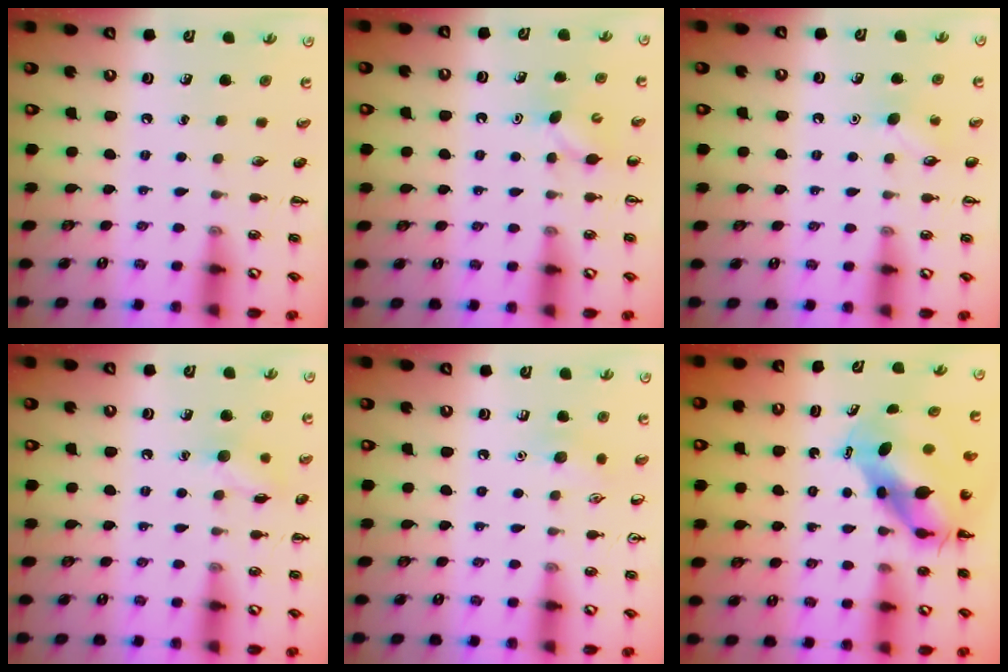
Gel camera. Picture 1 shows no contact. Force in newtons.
{"total": 4.1, "press": 3.9, "slide": 1.3}
{"total": 5.9, "press": 5.7, "slide": 1.3}
{"total": 7.4, "press": 7.3, "slide": 0.8}
{"total": 7.3, "press": 7.1, "slide": 1.8}
{"total": 7.8, "press": 7.5, "slide": 2.0}